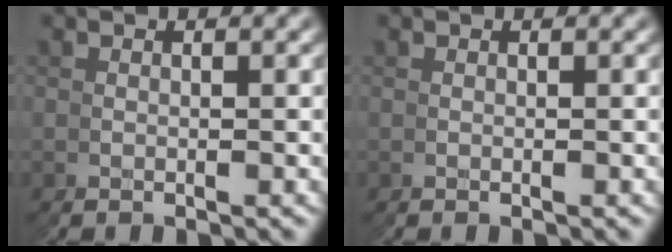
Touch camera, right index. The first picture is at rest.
{"total": 0.0}